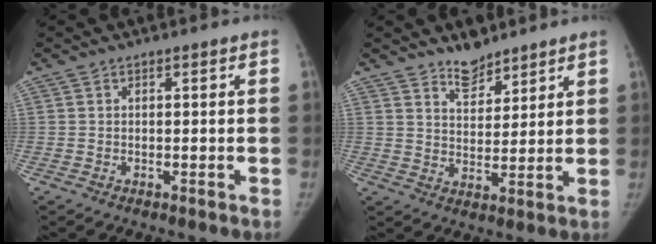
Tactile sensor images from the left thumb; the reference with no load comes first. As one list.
[{"total": 6.2, "force": [5.2, 2.7, 2.0], "torque": [-0.011, -0.043, 0.092]}]